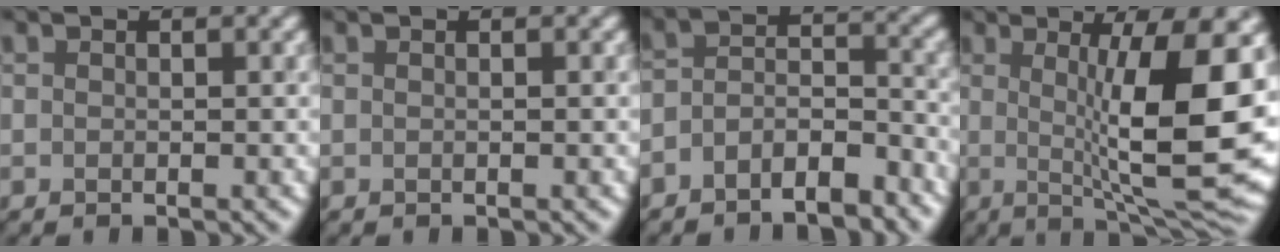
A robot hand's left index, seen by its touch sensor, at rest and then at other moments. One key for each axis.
{"total": 0.5, "fx": 0.1, "fy": 0.1, "fz": 0.5, "tx": -0.006, "ty": -0.004, "tz": -0.004}
{"total": 5.0, "fx": -3.2, "fy": 2.3, "fz": 3.0, "tx": -0.047, "ty": 0.003, "tz": -0.060}
{"total": 12.2, "fx": 0.7, "fy": 2.5, "fz": 12.0, "tx": -0.161, "ty": -0.003, "tz": 0.018}